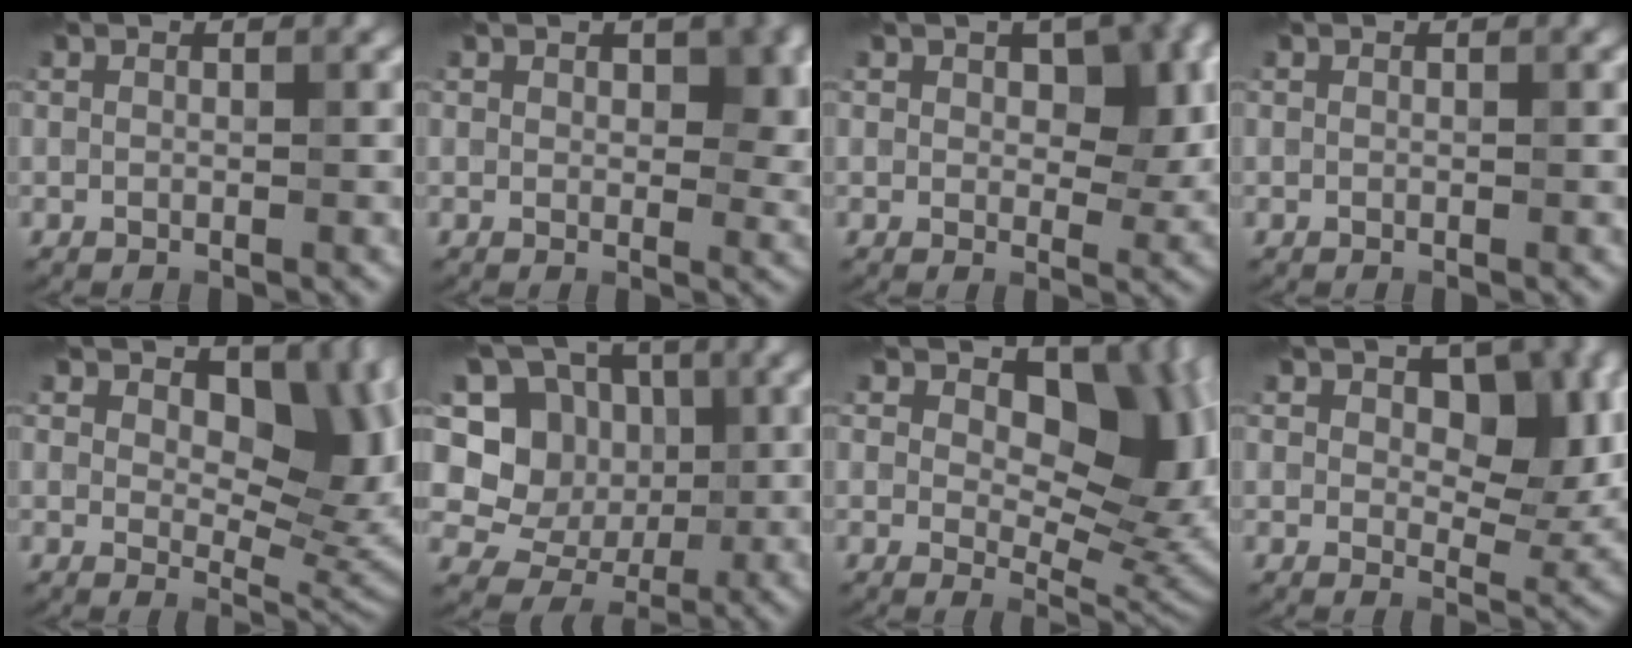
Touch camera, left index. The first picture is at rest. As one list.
[{"total": 5.3, "force": [1.3, 3.1, 4.1], "torque": [-0.045, 0.004, 0.019]}, {"total": 5.9, "force": [1.4, 3.3, 4.6], "torque": [-0.055, 0.001, 0.021]}, {"total": 0.0}, {"total": 11.4, "force": [3.6, 6.8, 8.4], "torque": [-0.100, -0.007, 0.055]}, {"total": 6.6, "force": [1.5, 5.8, 2.8], "torque": [-0.041, 0.000, 0.007]}, {"total": 12.6, "force": [3.6, 7.6, 9.4], "torque": [-0.106, 0.000, 0.060]}, {"total": 7.5, "force": [2.1, 4.5, 5.6], "torque": [-0.069, -0.003, 0.029]}]